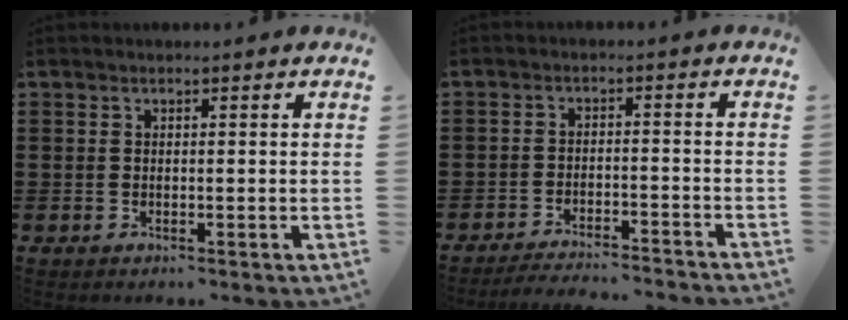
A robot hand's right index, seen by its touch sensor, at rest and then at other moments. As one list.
[{"total": 3.2, "force": [-3.1, 0.0, 0.5], "torque": [-0.013, 0.002, -0.065]}]